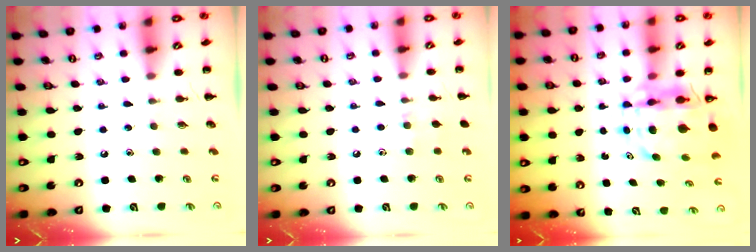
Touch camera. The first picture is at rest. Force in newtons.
{"total": 6.2, "press": 5.9, "slide": 2.1}
{"total": 7.6, "press": 7.3, "slide": 2.0}